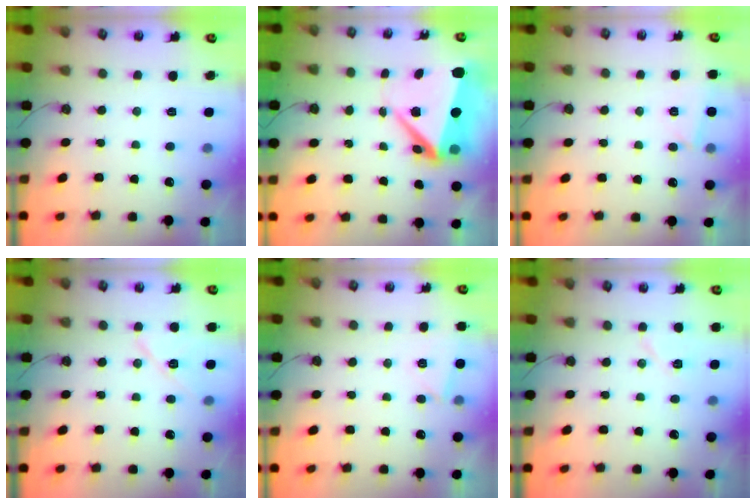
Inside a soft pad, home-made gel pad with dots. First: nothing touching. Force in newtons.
{"total": 10.2, "press": 8.8, "slide": 5.2}
{"total": 2.7, "press": 2.4, "slide": 1.2}
{"total": 9.1, "press": 9.1, "slide": 0.9}
{"total": 4.2, "press": 3.2, "slide": 2.8}
{"total": 6.7, "press": 6.4, "slide": 2.1}